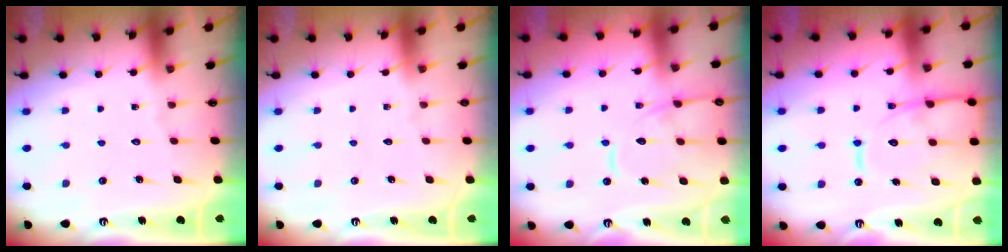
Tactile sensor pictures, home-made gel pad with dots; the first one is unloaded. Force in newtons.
{"total": 0.0}
{"total": 12.0, "press": 12.0, "slide": 1.2}
{"total": 14.5, "press": 14.5, "slide": 1.2}